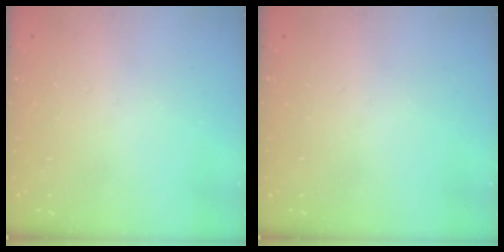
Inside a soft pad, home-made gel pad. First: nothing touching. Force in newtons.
{"total": 0.0}